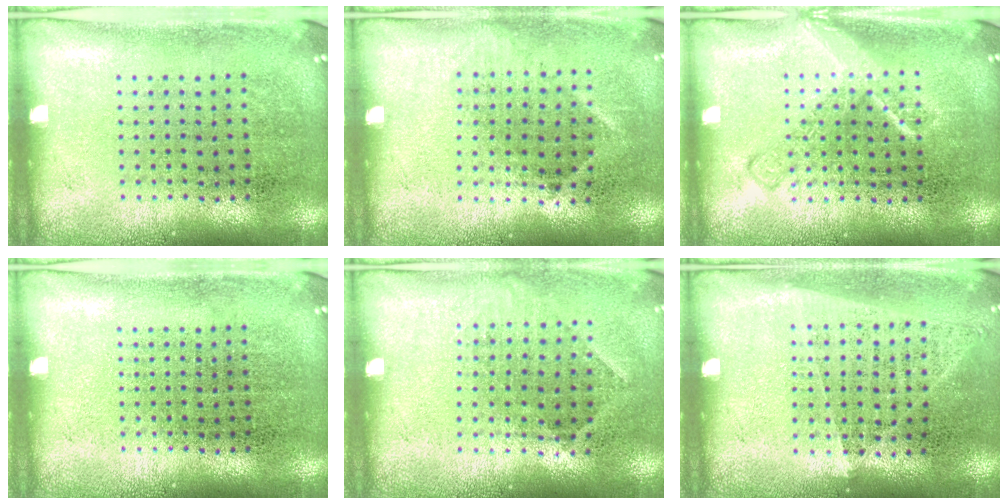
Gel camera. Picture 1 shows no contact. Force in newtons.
{"total": 1.1, "press": 0.9, "slide": 0.7}
{"total": 2.1, "press": 2.1, "slide": 0.3}
{"total": 0.0}
{"total": 0.9, "press": 0.7, "slide": 0.5}
{"total": 1.0, "press": 0.9, "slide": 0.5}